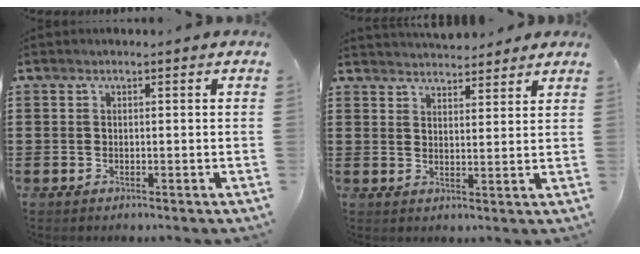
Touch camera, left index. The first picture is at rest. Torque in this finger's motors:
{"motor_torque": [1.21, -0.93, -0.04, 0.00]}